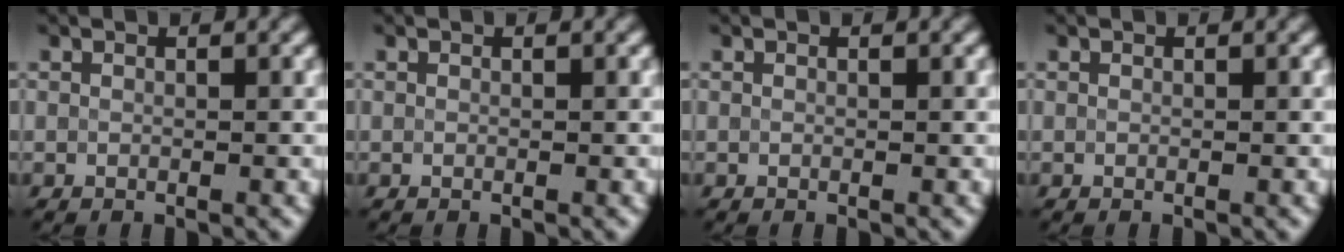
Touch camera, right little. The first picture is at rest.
{"total": 0.0}
{"total": 0.0}
{"total": 0.0}